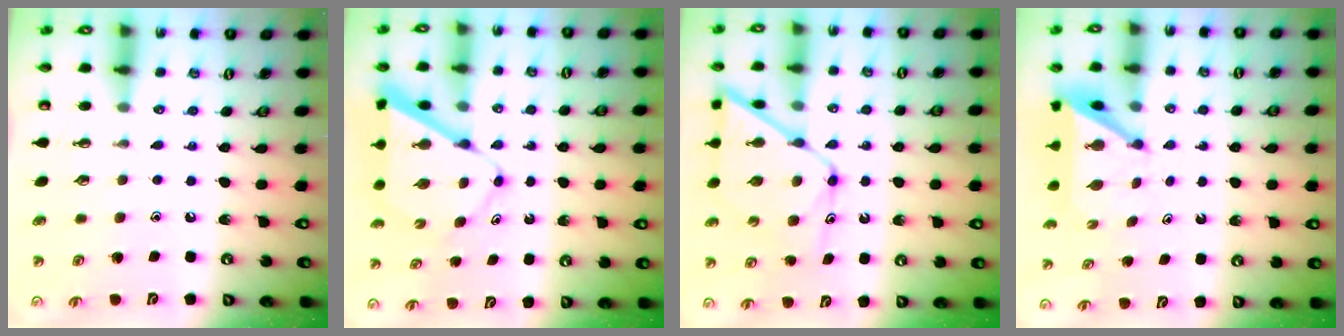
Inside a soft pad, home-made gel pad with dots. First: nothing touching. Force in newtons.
{"total": 9.0, "press": 8.9, "slide": 0.8}
{"total": 12.3, "press": 12.3, "slide": 1.1}
{"total": 4.9, "press": 4.9, "slide": 0.1}